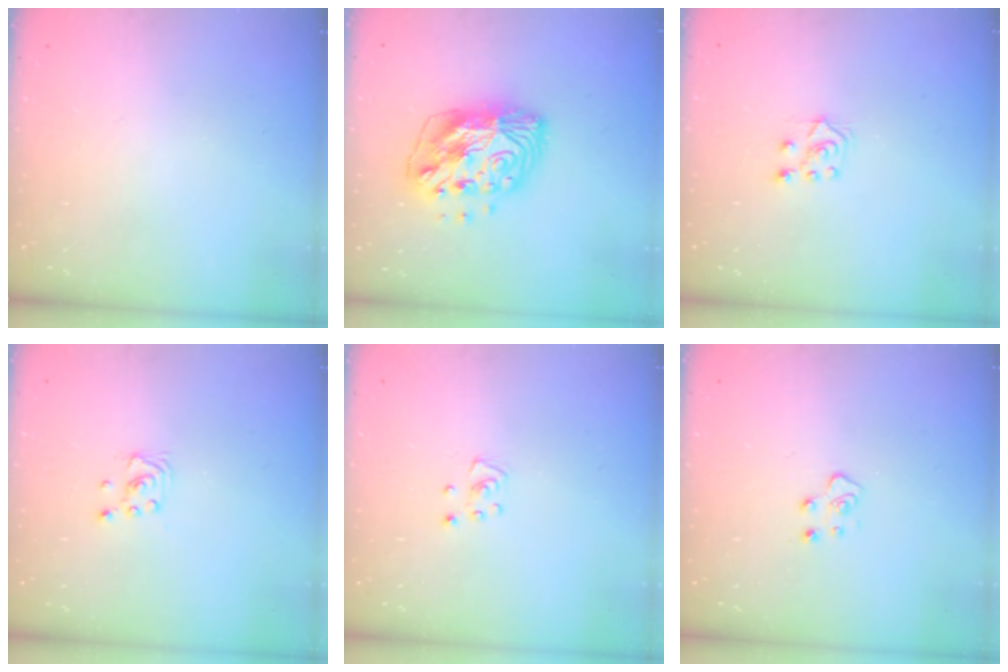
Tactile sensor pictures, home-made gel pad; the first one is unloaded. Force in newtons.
{"total": 13.1, "press": 13.0, "slide": 1.6}
{"total": 6.0, "press": 6.0, "slide": 0.4}
{"total": 2.1, "press": 2.1, "slide": 0.2}
{"total": 3.6, "press": 3.6, "slide": 0.3}
{"total": 5.4, "press": 5.4, "slide": 0.4}